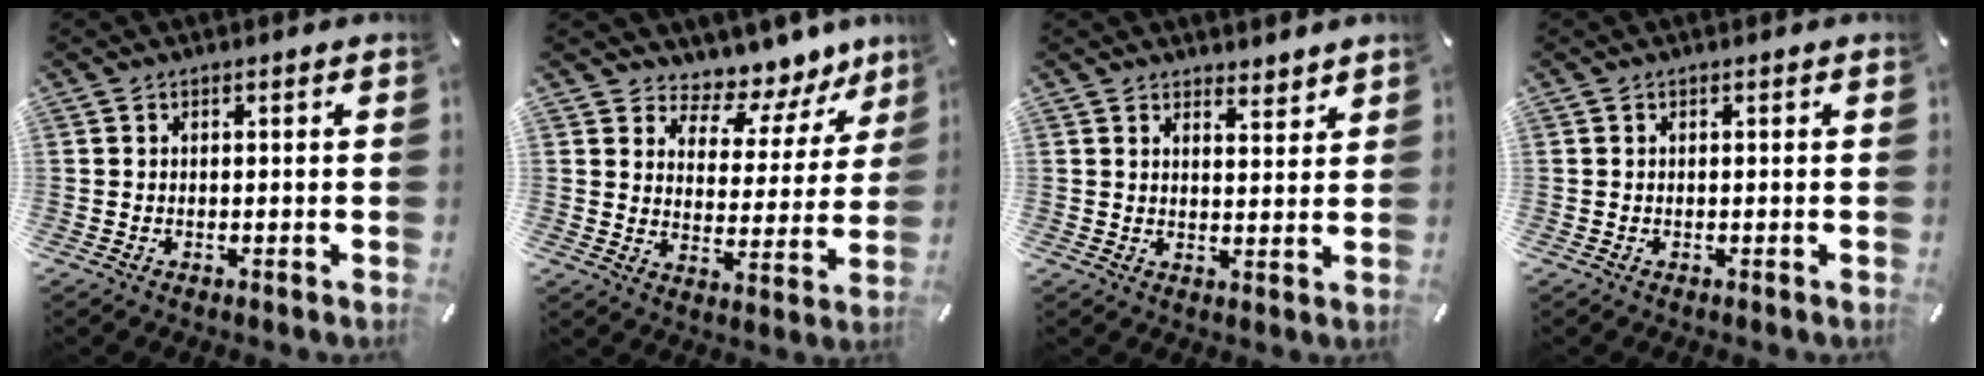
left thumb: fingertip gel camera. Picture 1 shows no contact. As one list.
[{"total": 8.1, "force": [6.8, 4.3, 1.2], "torque": [-0.010, -0.082, 0.115]}, {"total": 3.7, "force": [3.5, 1.2, -0.1], "torque": [0.009, -0.028, 0.063]}, {"total": 0.0}]